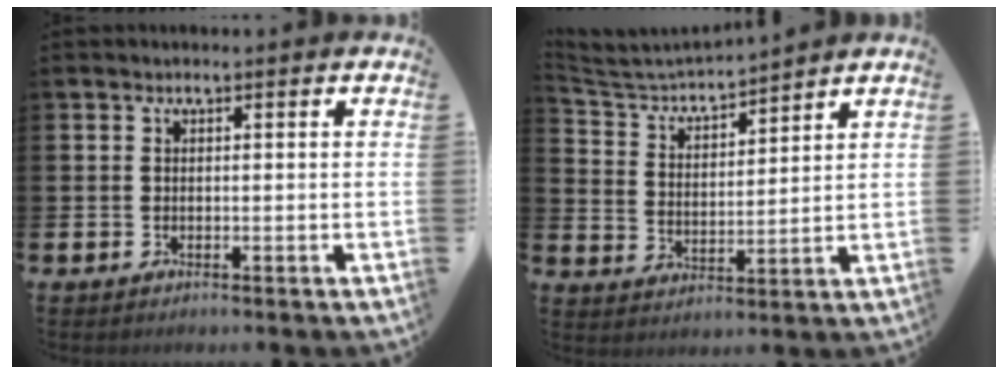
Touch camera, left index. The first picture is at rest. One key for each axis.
{"total": 4.3, "fx": 4.2, "fy": 0.5, "fz": 0.7, "tx": -0.036, "ty": -0.035, "tz": 0.067}